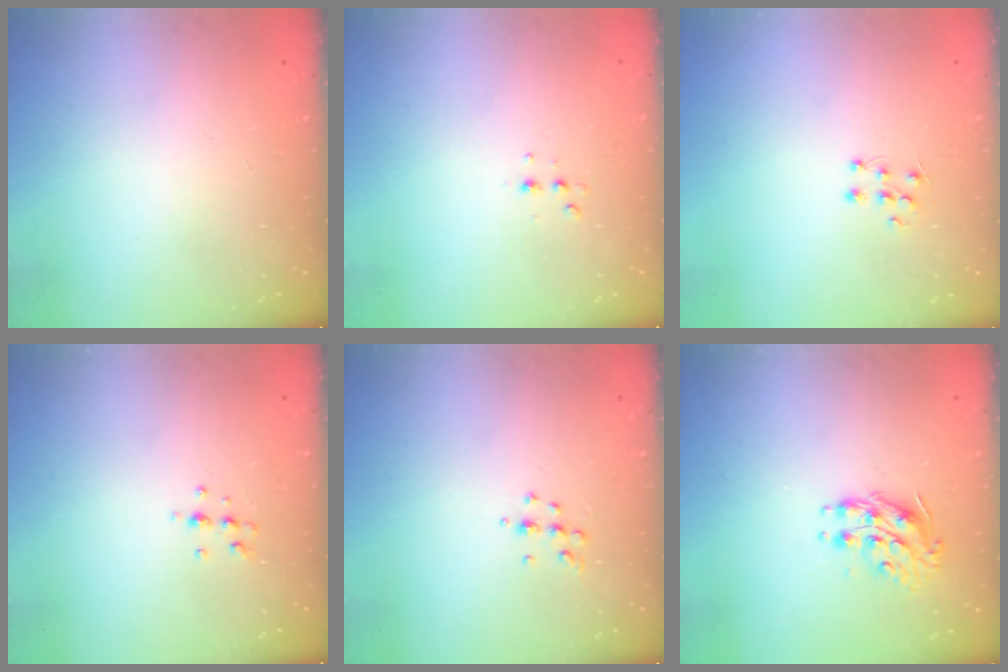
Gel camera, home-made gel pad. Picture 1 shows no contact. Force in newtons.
{"total": 3.6, "press": 3.5, "slide": 1.1}
{"total": 4.9, "press": 4.9, "slide": 0.4}
{"total": 5.4, "press": 5.3, "slide": 1.1}
{"total": 4.7, "press": 4.6, "slide": 0.8}
{"total": 9.0, "press": 9.0, "slide": 0.1}